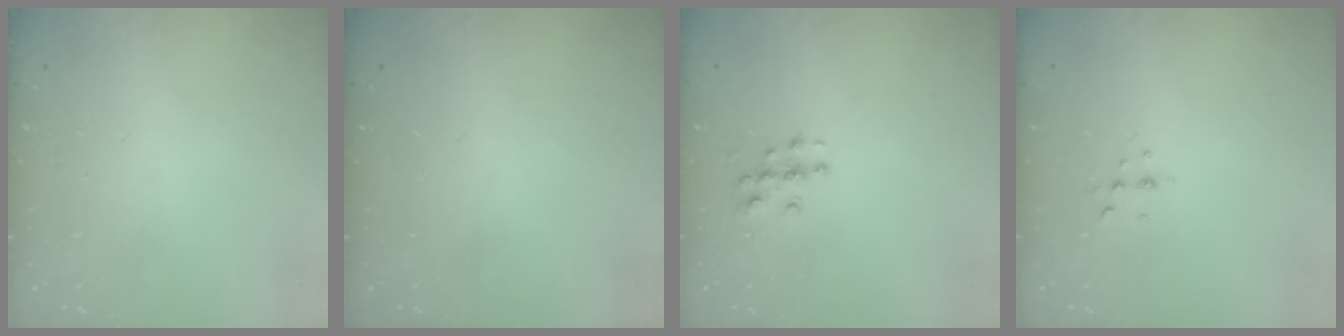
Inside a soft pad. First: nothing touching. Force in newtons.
{"total": 0.0}
{"total": 3.9, "press": 3.9, "slide": 0.2}
{"total": 3.7, "press": 3.6, "slide": 0.7}